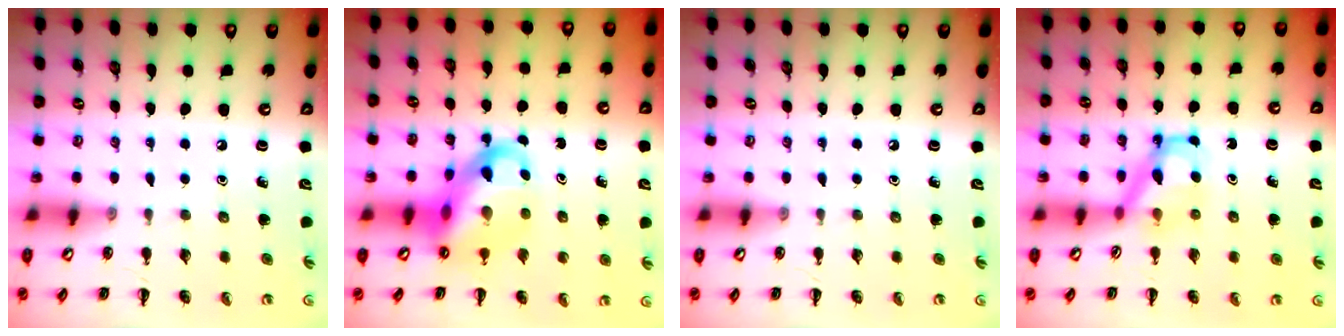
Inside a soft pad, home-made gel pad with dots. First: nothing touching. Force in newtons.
{"total": 14.1, "press": 13.6, "slide": 3.8}
{"total": 0.0}
{"total": 5.5, "press": 5.4, "slide": 0.6}